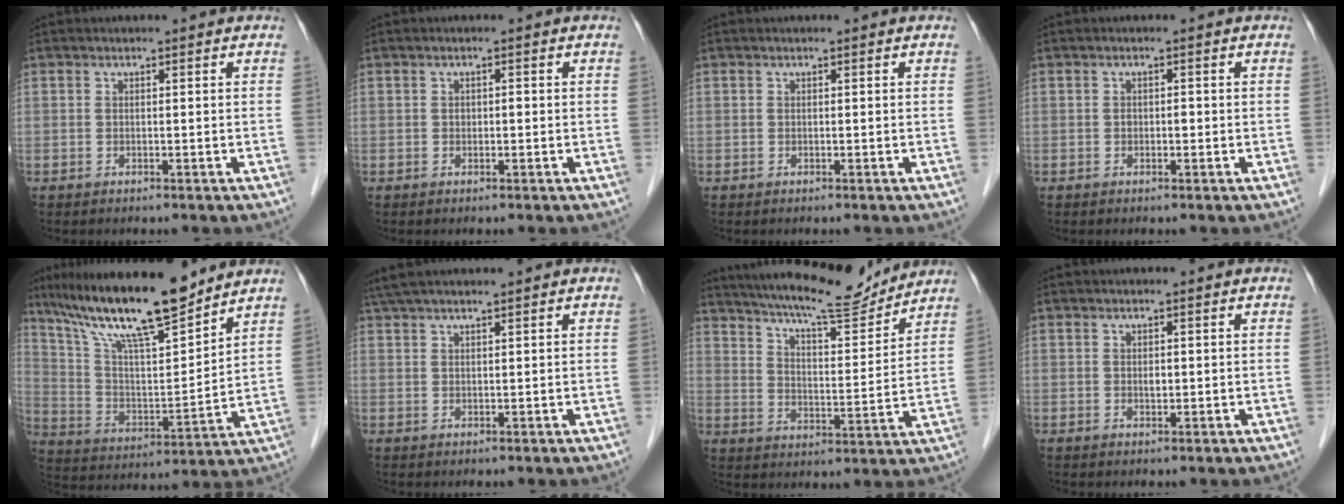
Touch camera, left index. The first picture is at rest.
{"total": 0.8, "force": [-0.1, 0.5, 0.6], "torque": [-0.008, 0.003, -0.003]}
{"total": 0.0}
{"total": 0.9, "force": [-0.2, 0.6, 0.7], "torque": [-0.009, 0.003, -0.004]}
{"total": 17.7, "force": [14.4, 1.8, 10.2], "torque": [-0.182, 0.003, 0.259]}
{"total": 6.4, "force": [5.4, 0.1, 3.3], "torque": [-0.054, 0.036, 0.096]}
{"total": 15.3, "force": [13.8, 1.7, 6.2], "torque": [-0.108, -0.001, 0.211]}
{"total": 0.8, "force": [0.1, 0.5, 0.6], "torque": [-0.011, 0.000, 0.003]}